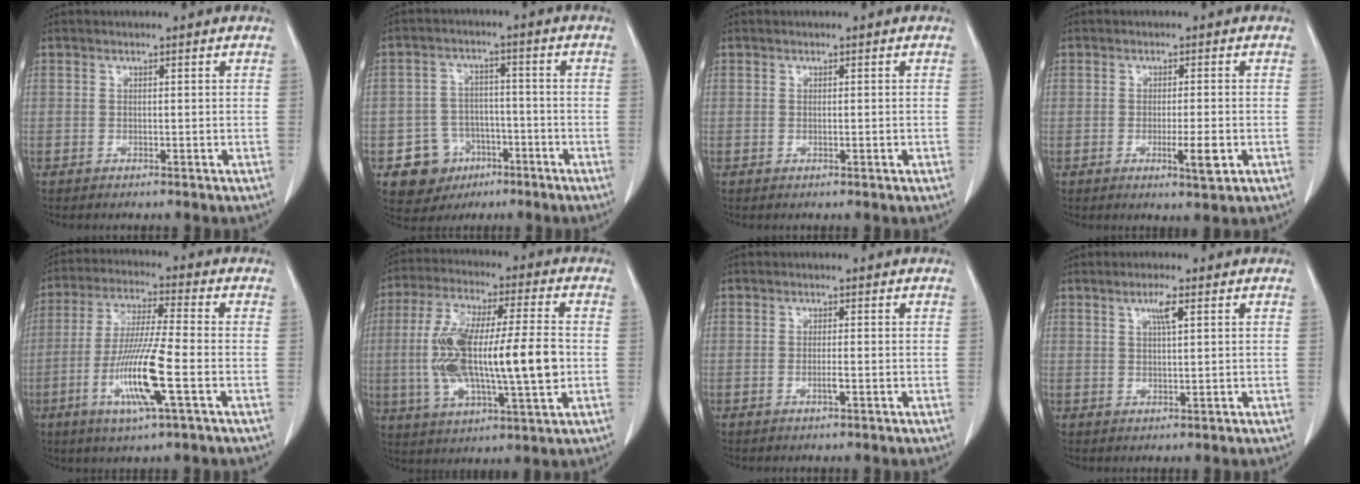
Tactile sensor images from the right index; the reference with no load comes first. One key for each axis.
{"total": 9.1, "fx": -4.1, "fy": 7.8, "fz": 2.2, "tx": -0.033, "ty": 0.018, "tz": -0.058}
{"total": 0.8, "fx": -0.2, "fy": 0.1, "fz": 0.8, "tx": -0.018, "ty": -0.004, "tz": 0.002}
{"total": 4.0, "fx": -1.2, "fy": 0.3, "fz": 3.8, "tx": -0.062, "ty": -0.008, "tz": -0.017}
{"total": 12.6, "fx": -4.0, "fy": 0.2, "fz": 12.0, "tx": -0.242, "ty": -0.016, "tz": -0.078}
{"total": 18.6, "fx": -1.3, "fy": 3.7, "fz": 18.2, "tx": -0.352, "ty": 0.006, "tz": -0.021}
{"total": 1.5, "fx": -0.5, "fy": 0.0, "fz": 1.5, "tx": -0.031, "ty": -0.003, "tz": -0.010}
{"total": 3.1, "fx": 1.3, "fy": 0.2, "fz": 2.7, "tx": -0.050, "ty": -0.002, "tz": 0.023}